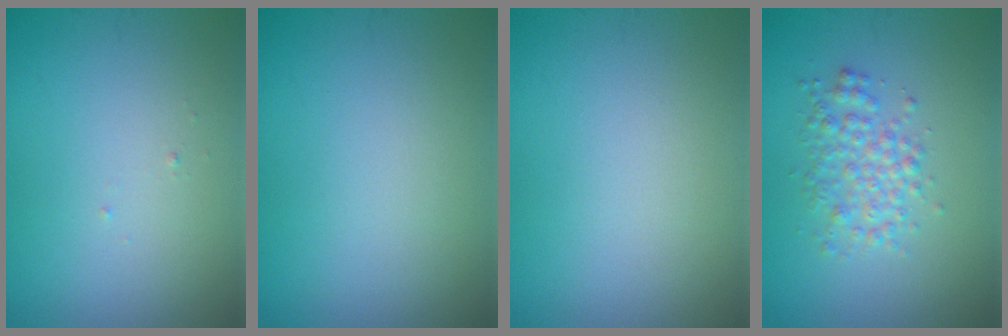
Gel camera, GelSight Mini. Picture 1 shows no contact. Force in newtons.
{"total": 0.0}
{"total": 0.0}
{"total": 2.7, "press": 2.7, "slide": 0.0}